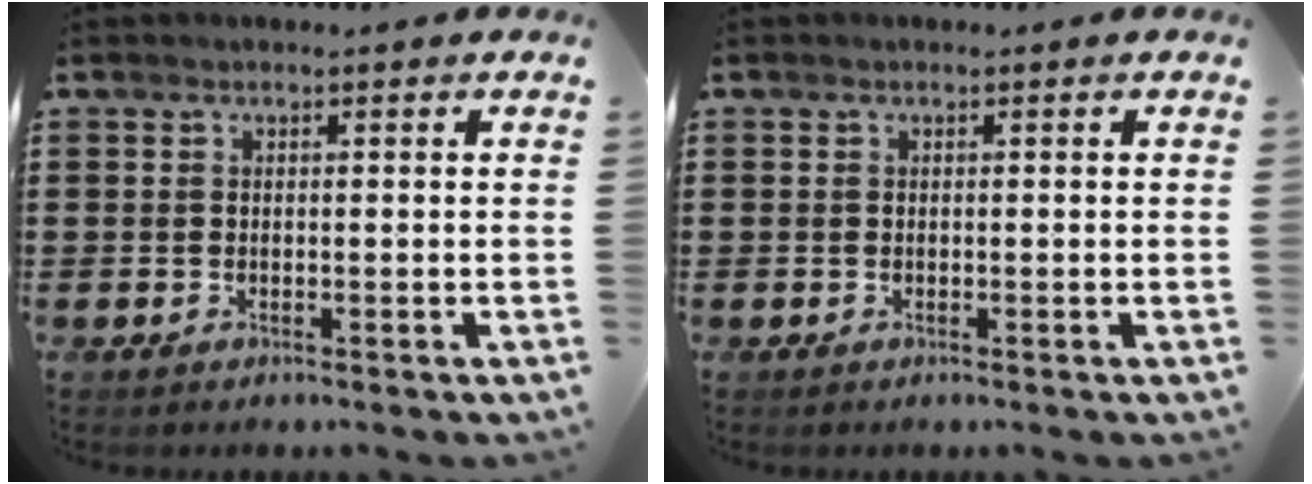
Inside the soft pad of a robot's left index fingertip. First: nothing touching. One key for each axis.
{"total": 0.0}